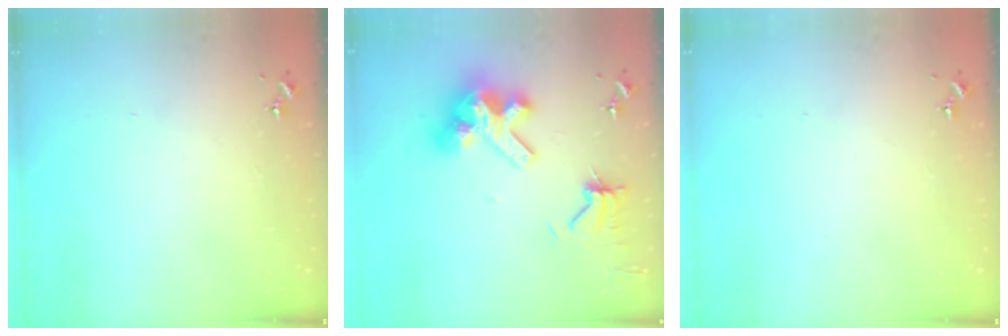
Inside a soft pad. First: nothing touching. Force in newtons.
{"total": 15.4, "press": 15.3, "slide": 1.7}
{"total": 0.0}